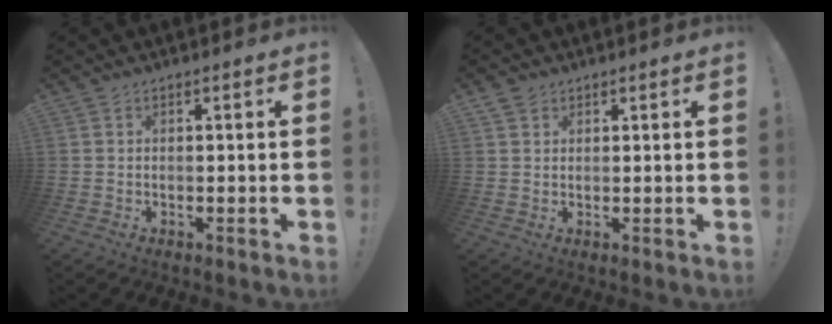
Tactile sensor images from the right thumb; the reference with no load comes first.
{"total": 2.4, "force": [1.7, 1.6, 0.5], "torque": [-0.005, -0.005, 0.031]}